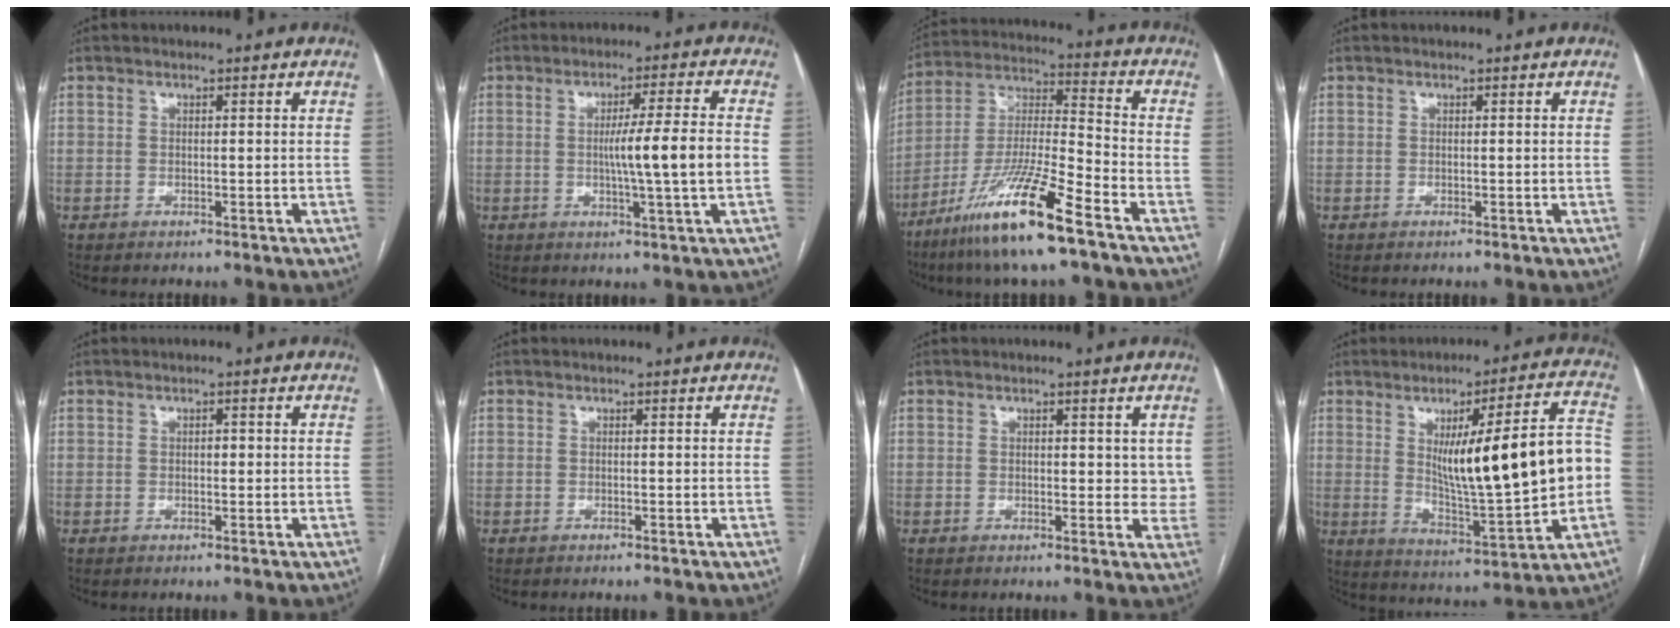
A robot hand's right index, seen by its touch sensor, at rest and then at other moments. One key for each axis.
{"total": 8.7, "fx": -0.7, "fy": -1.1, "fz": 8.6, "tx": -0.132, "ty": -0.003, "tz": -0.010}
{"total": 17.0, "fx": -10.7, "fy": 0.4, "fz": 13.2, "tx": -0.280, "ty": -0.035, "tz": -0.201}
{"total": 0.0}
{"total": 0.9, "fx": 0.0, "fy": 0.5, "fz": 0.7, "tx": -0.008, "ty": 0.003, "tz": -0.001}
{"total": 0.0}
{"total": 3.5, "fx": 1.0, "fy": 2.2, "fz": 2.5, "tx": -0.015, "ty": -0.002, "tz": 0.008}
{"total": 19.1, "fx": 0.9, "fy": 2.2, "fz": 19.0, "tx": -0.289, "ty": 0.011, "tz": 0.022}